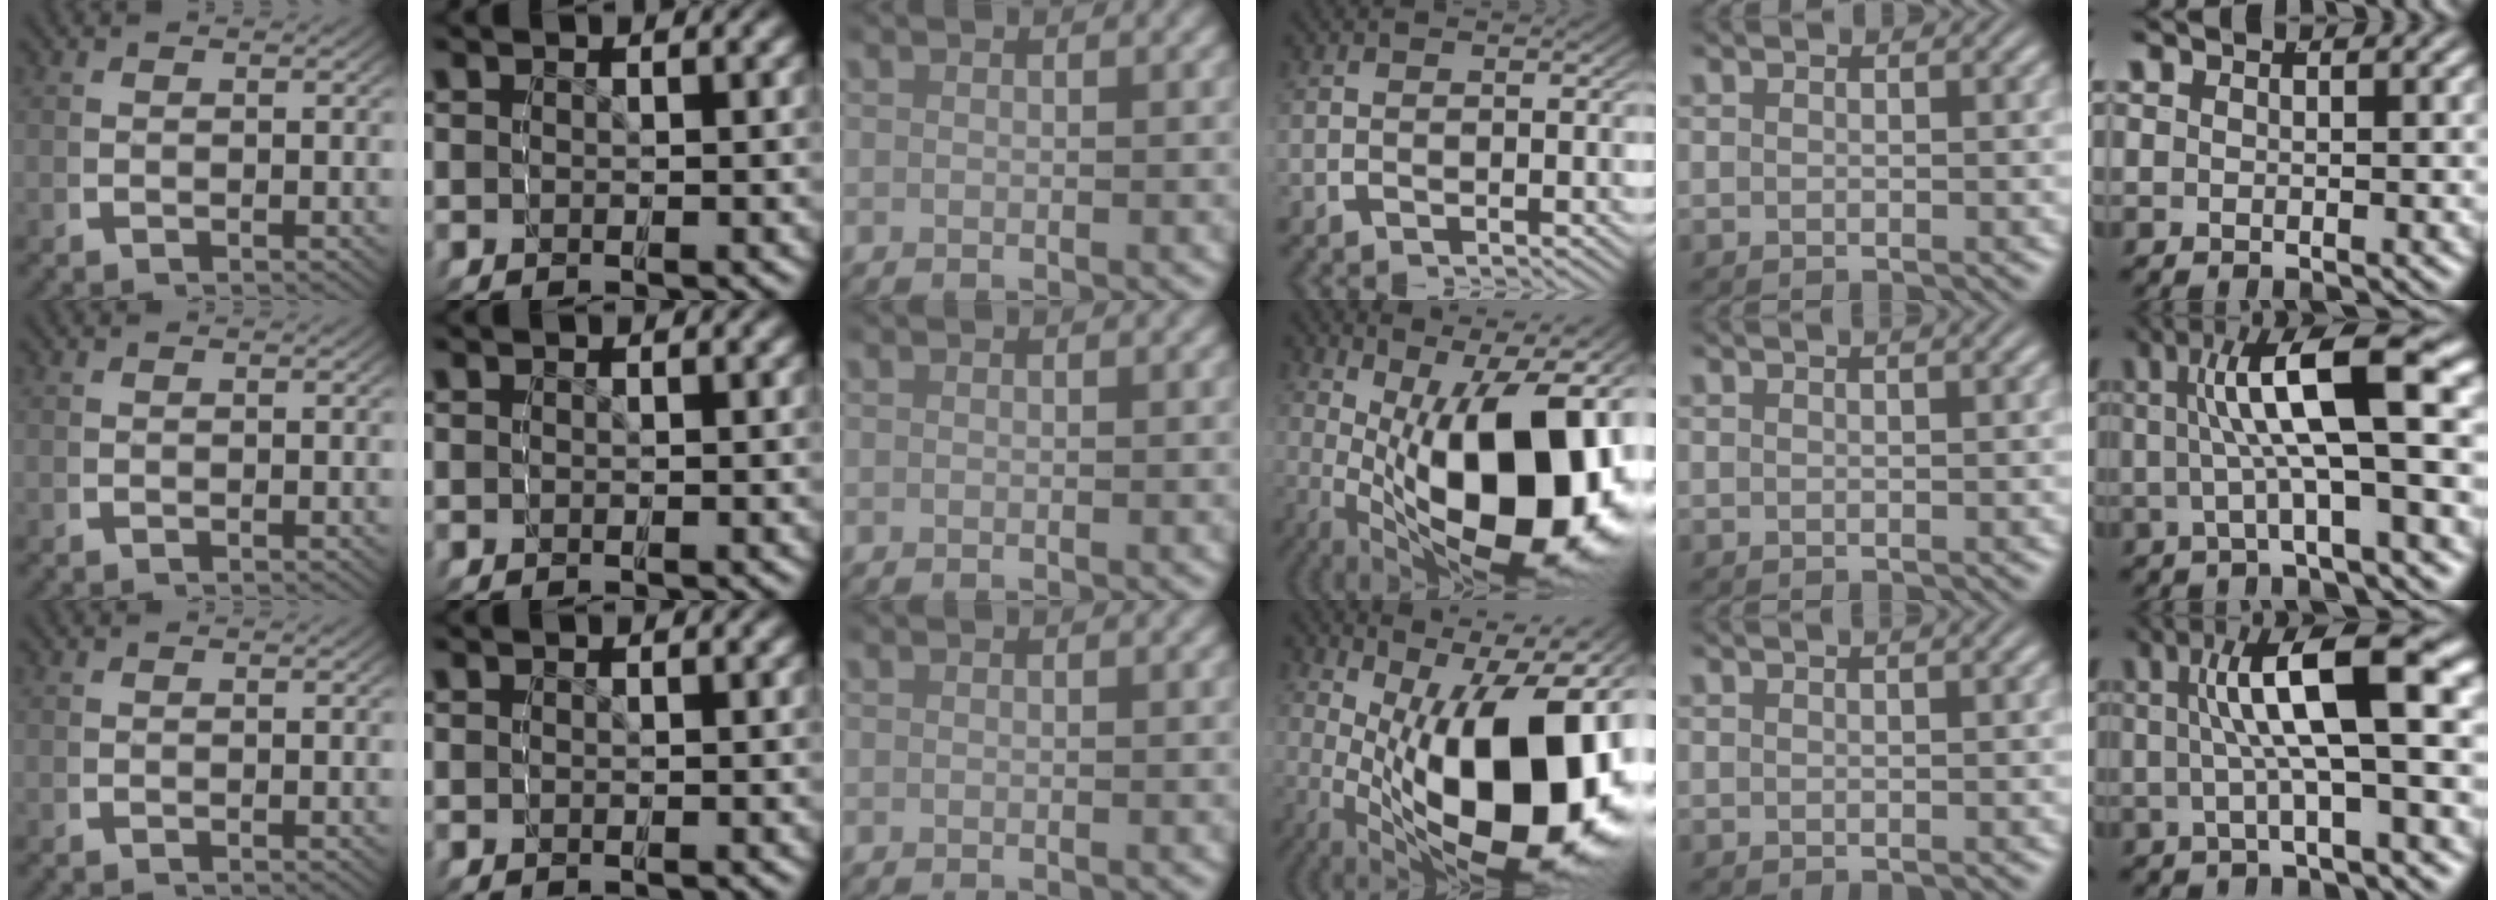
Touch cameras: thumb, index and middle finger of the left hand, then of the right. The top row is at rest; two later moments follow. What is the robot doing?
{"motion": "grasp_and_lifting", "object": "bottle"}